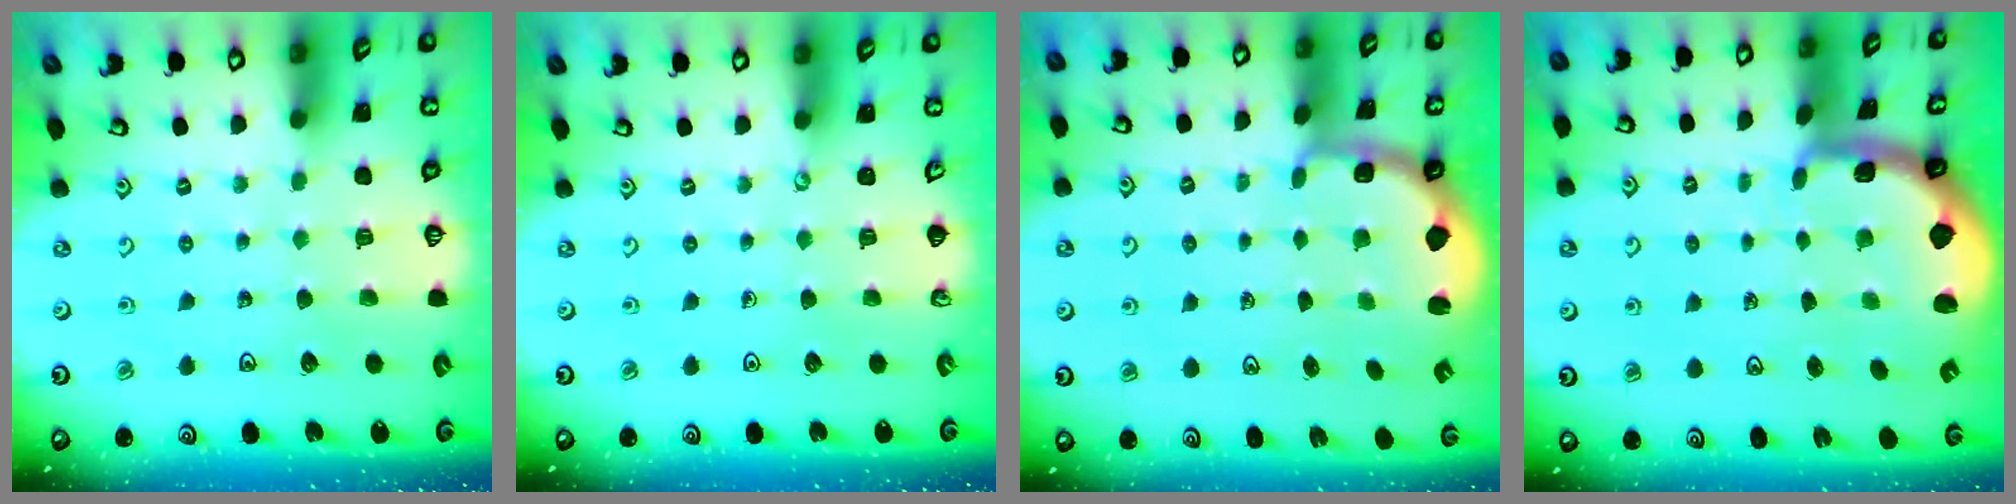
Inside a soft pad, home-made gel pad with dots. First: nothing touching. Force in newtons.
{"total": 0.0}
{"total": 2.5, "press": 1.3, "slide": 2.1}
{"total": 1.7, "press": 1.6, "slide": 0.4}